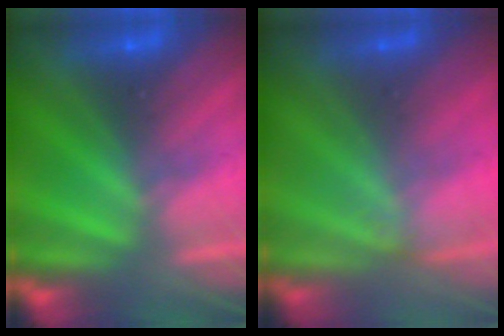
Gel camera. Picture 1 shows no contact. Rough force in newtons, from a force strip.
{"total": 1.7}